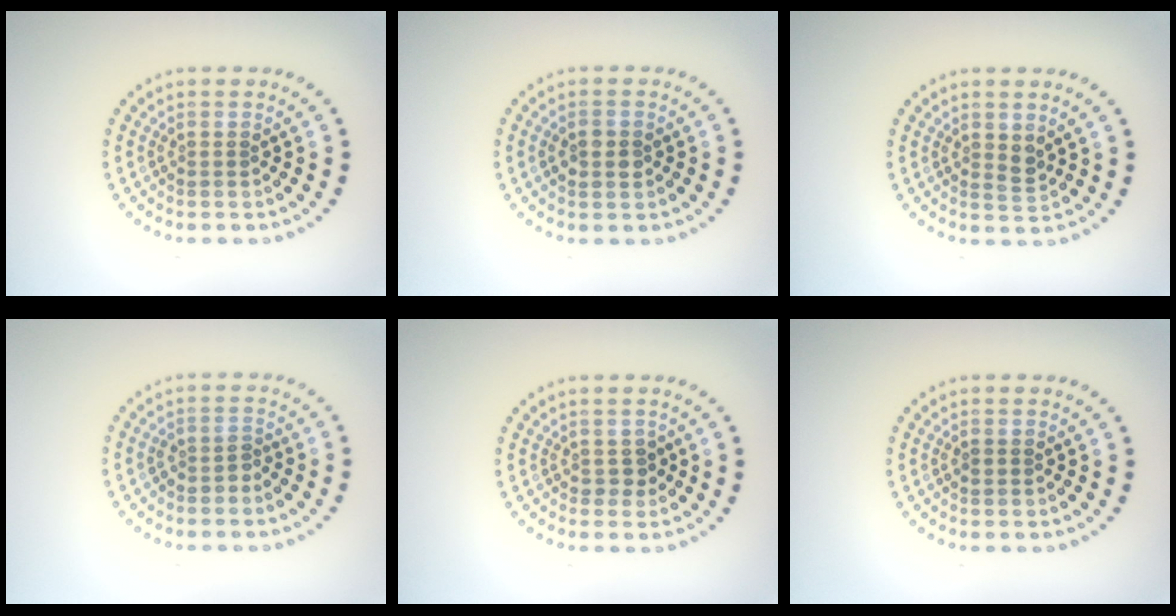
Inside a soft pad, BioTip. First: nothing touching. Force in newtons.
{"total": 2.2, "press": 2.2, "slide": 0.0}
{"total": 1.2, "press": 1.0, "slide": 0.5}
{"total": 1.2, "press": 1.0, "slide": 0.7}
{"total": 1.1, "press": 1.0, "slide": 0.5}
{"total": 0.7, "press": 0.6, "slide": 0.1}